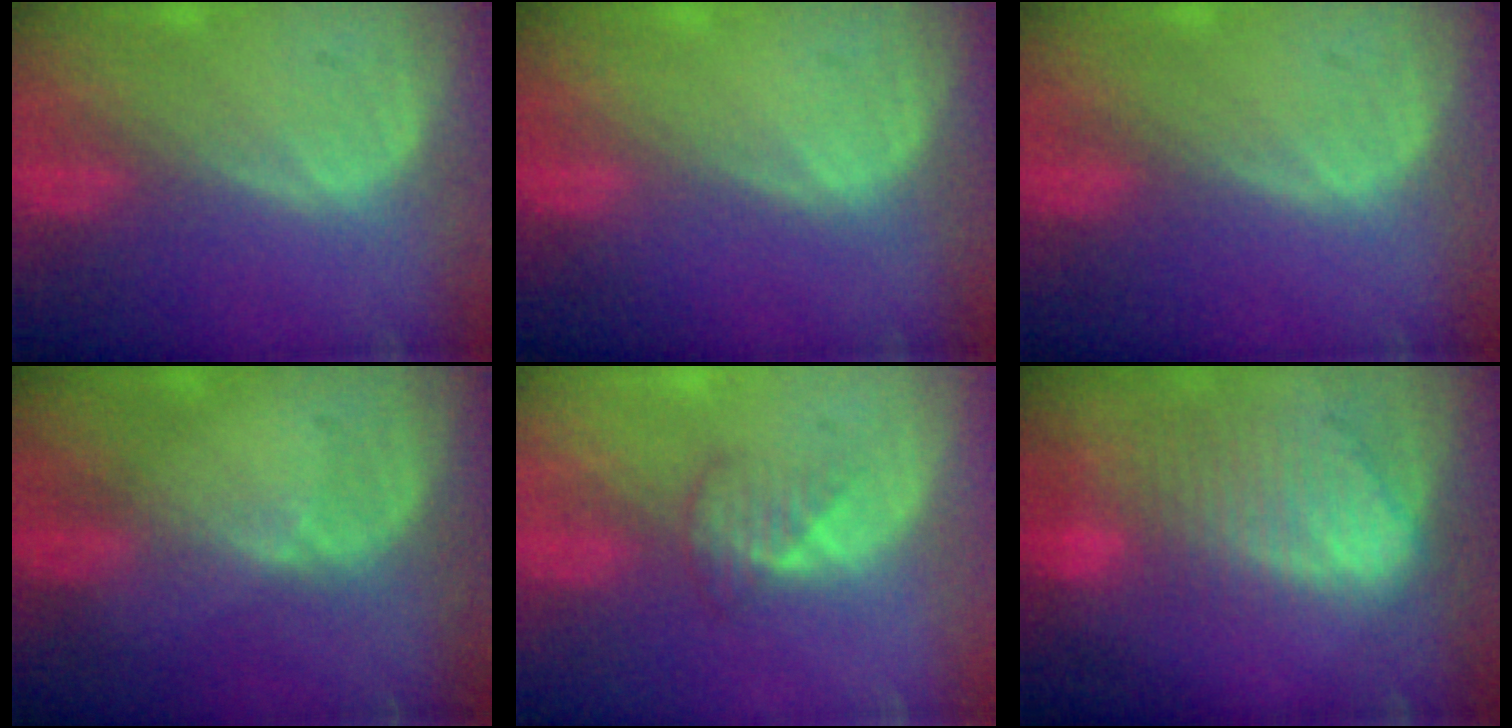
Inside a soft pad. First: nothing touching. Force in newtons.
{"total": 0.0}
{"total": 0.0}
{"total": 1.4, "press": 0.9, "slide": 1.1}
{"total": 2.6, "press": 2.6, "slide": 0.4}
{"total": 9.6, "press": 8.3, "slide": 4.8}